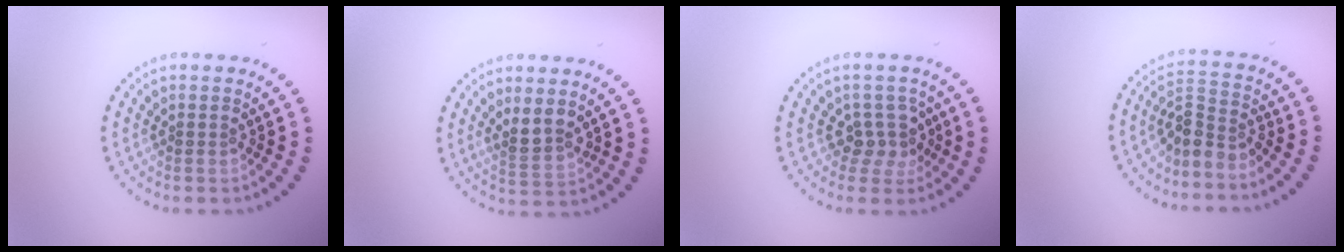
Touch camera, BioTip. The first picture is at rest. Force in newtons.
{"total": 2.1, "press": 1.8, "slide": 1.0}
{"total": 2.5, "press": 2.0, "slide": 1.6}
{"total": 2.9, "press": 2.1, "slide": 2.0}